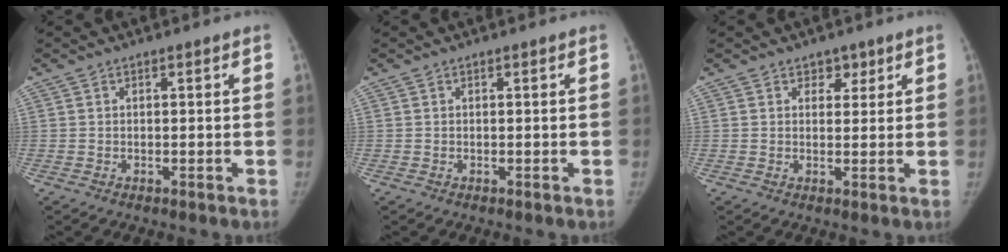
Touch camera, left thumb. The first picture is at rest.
{"total": 0.0}
{"total": 2.9, "force": [1.8, 2.0, 1.1], "torque": [0.011, -0.009, 0.025]}